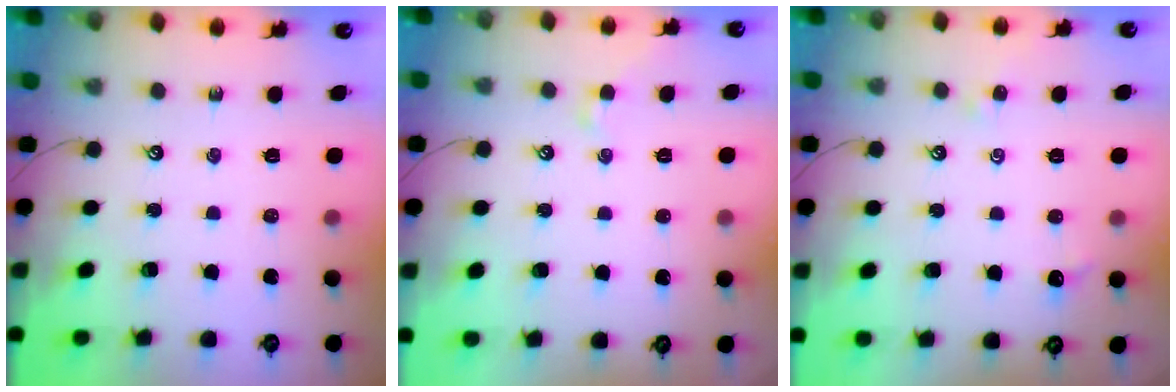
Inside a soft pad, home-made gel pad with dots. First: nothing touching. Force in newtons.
{"total": 0.5, "press": 0.2, "slide": 0.5}
{"total": 1.1, "press": 1.0, "slide": 0.5}